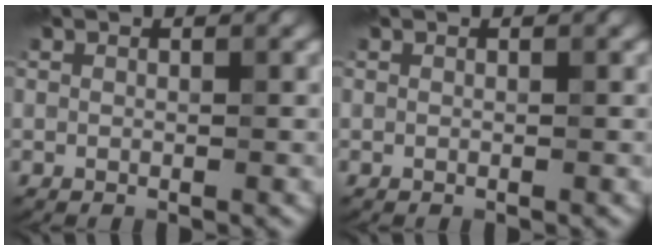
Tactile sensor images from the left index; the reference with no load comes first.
{"total": 0.0}